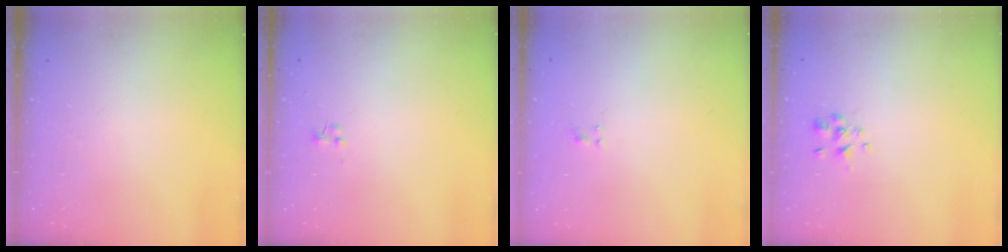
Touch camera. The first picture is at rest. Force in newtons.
{"total": 0.6, "press": 0.6, "slide": 0.2}
{"total": 1.0, "press": 0.6, "slide": 0.7}
{"total": 1.6, "press": 1.4, "slide": 0.7}